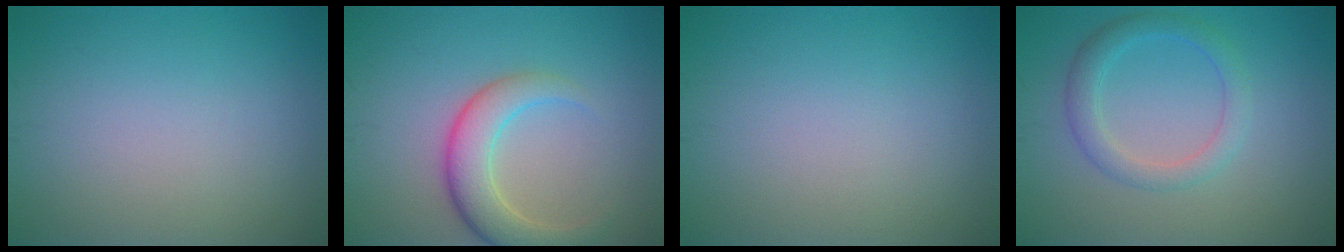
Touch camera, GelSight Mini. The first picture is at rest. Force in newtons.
{"total": 4.7, "press": 4.7, "slide": 0.3}
{"total": 0.0}
{"total": 2.8, "press": 2.8, "slide": 0.1}